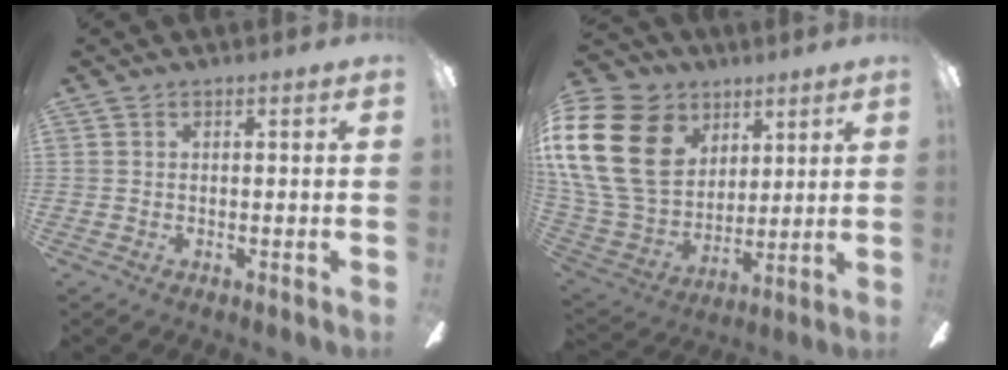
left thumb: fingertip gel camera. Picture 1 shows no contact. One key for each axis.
{"total": 25.0, "fx": 8.3, "fy": 18.7, "fz": 14.4, "tx": -0.319, "ty": -0.027, "tz": 0.161}